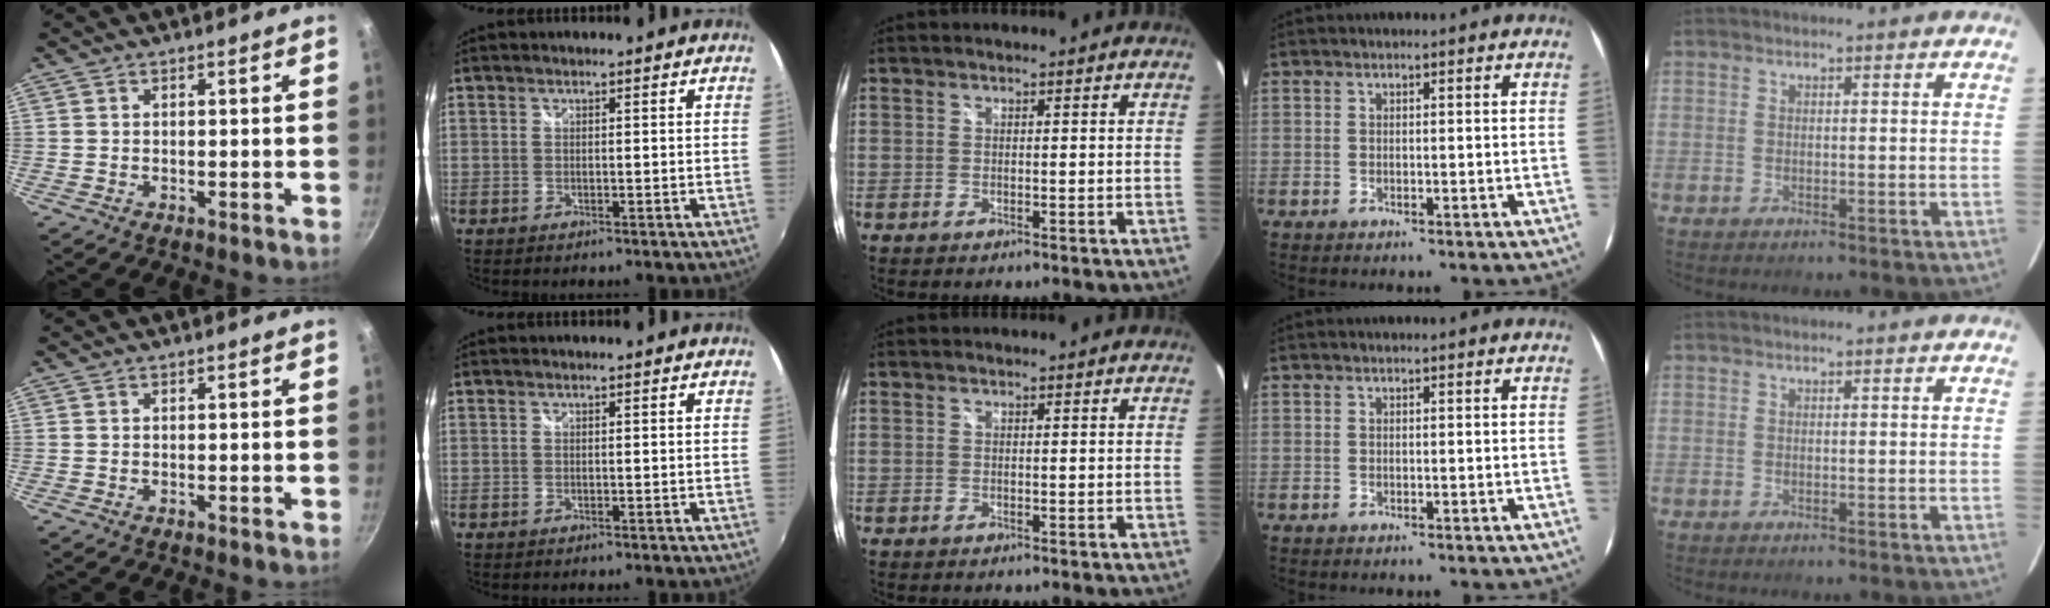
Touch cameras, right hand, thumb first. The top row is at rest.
{}